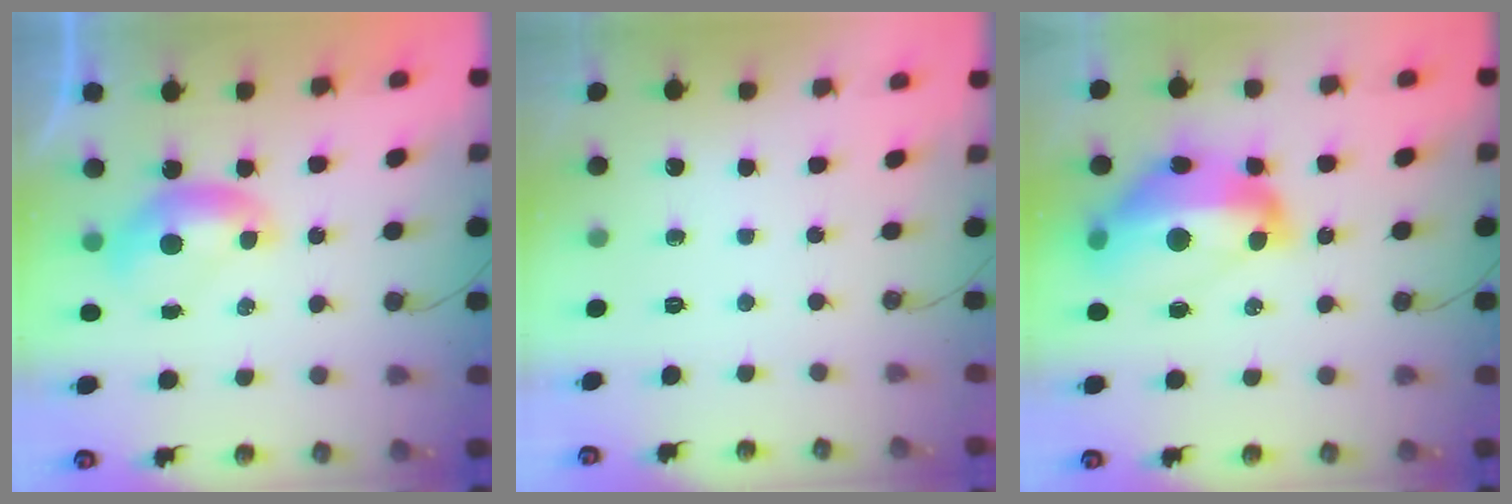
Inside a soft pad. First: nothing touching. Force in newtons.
{"total": 0.0}
{"total": 15.2, "press": 15.1, "slide": 1.3}